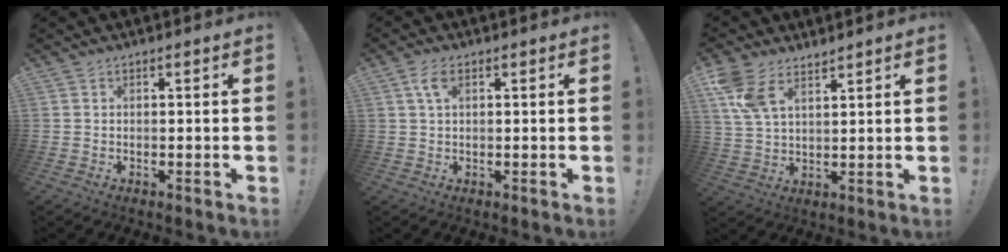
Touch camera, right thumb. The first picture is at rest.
{"total": 4.4, "force": [1.7, 2.1, 3.5], "torque": [-0.065, 0.003, 0.028]}
{"total": 8.4, "force": [5.8, 3.6, 4.8], "torque": [-0.098, -0.021, 0.114]}